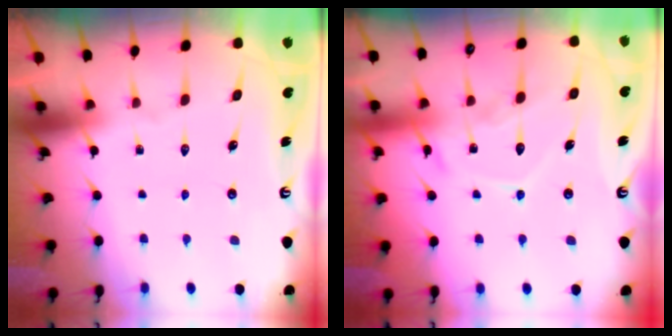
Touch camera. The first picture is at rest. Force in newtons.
{"total": 11.9, "press": 11.8, "slide": 0.9}